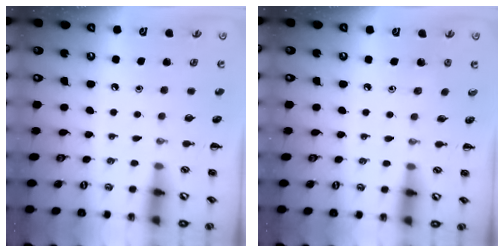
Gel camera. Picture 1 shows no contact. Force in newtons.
{"total": 2.7, "press": 2.6, "slide": 1.0}